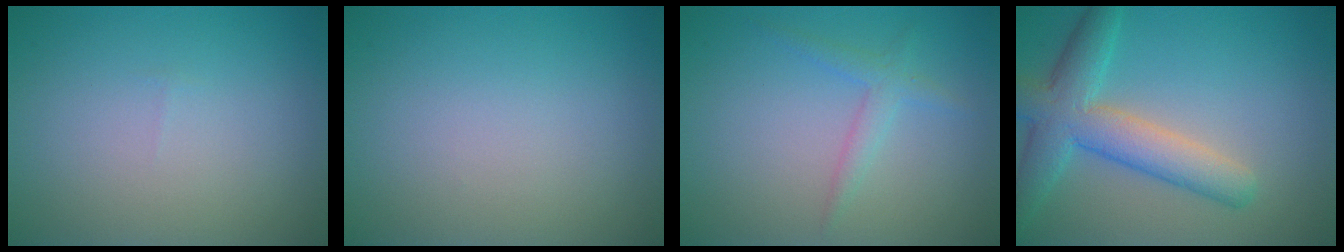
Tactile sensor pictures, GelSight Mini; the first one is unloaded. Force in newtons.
{"total": 0.0}
{"total": 1.8, "press": 1.8, "slide": 0.0}
{"total": 6.1, "press": 6.1, "slide": 0.3}